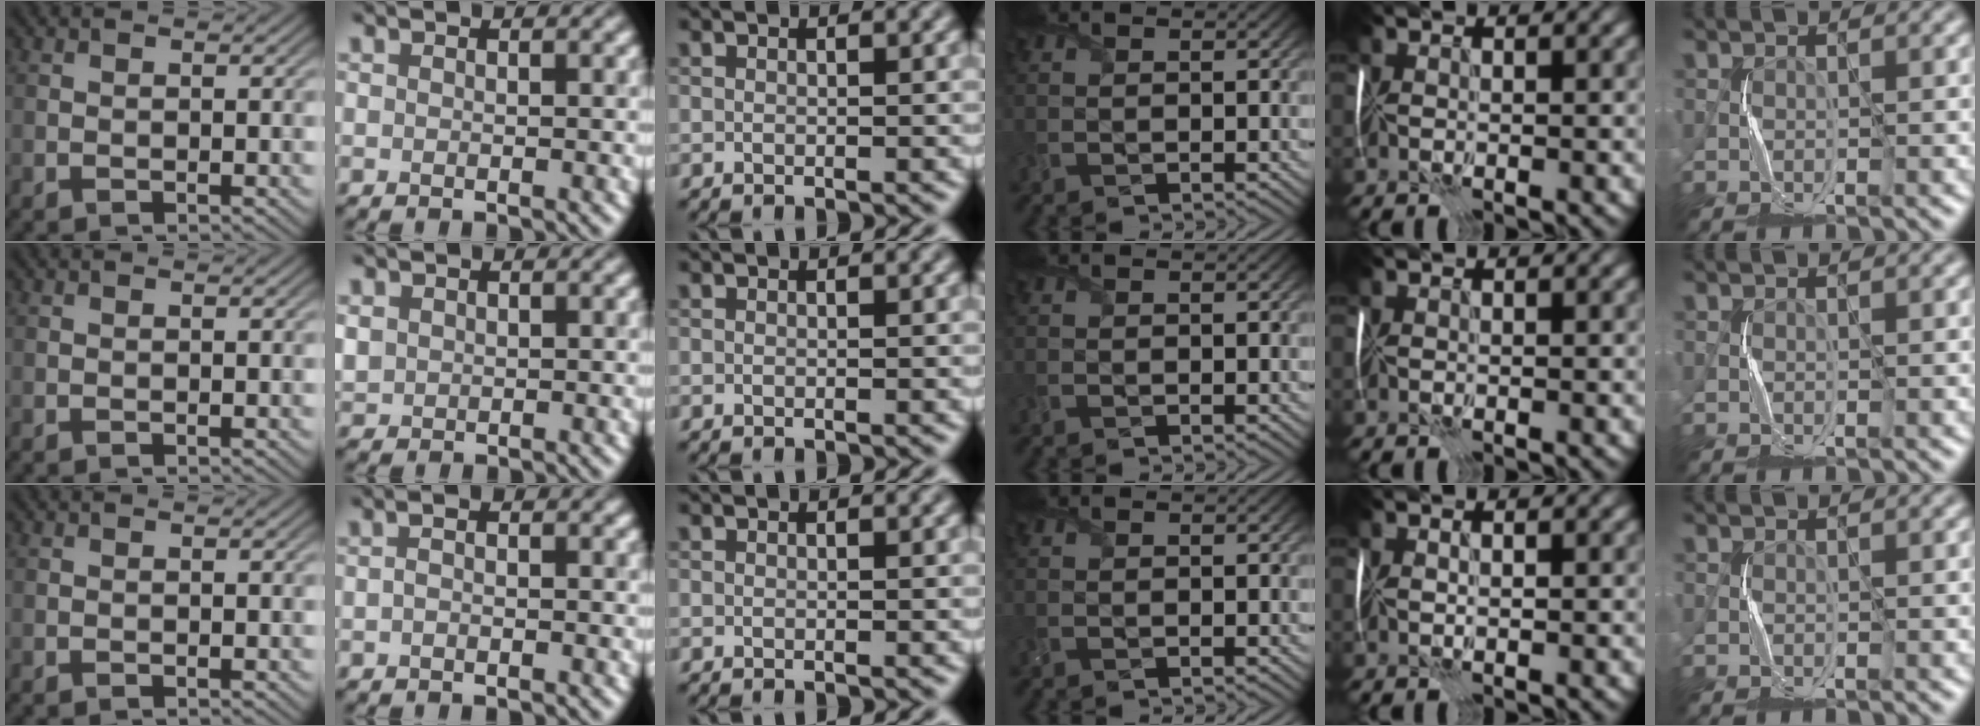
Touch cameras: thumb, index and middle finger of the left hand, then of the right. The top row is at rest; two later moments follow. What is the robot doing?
{"motion": "fold", "object": "plastic wrap"}